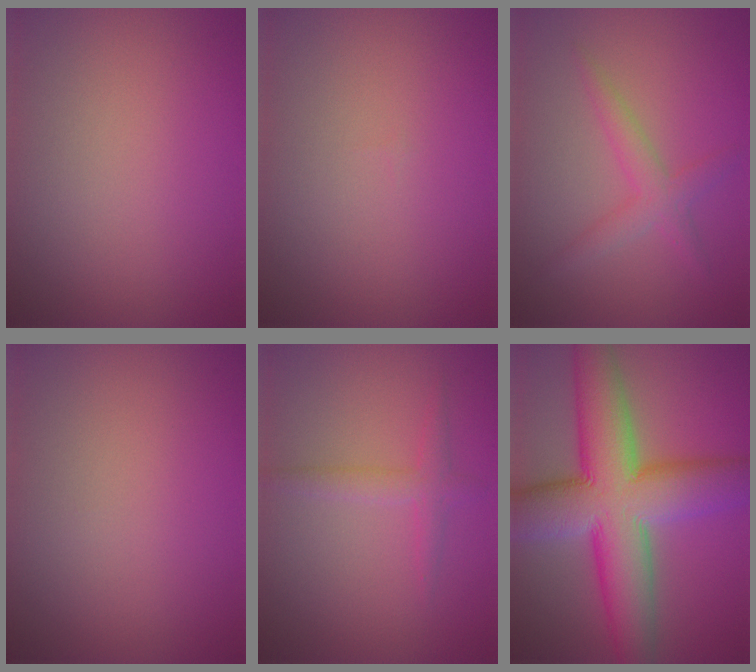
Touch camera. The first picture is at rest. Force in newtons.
{"total": 0.0}
{"total": 2.5, "press": 2.5, "slide": 0.1}
{"total": 0.0}
{"total": 1.8, "press": 1.8, "slide": 0.1}
{"total": 13.3, "press": 13.3, "slide": 0.6}